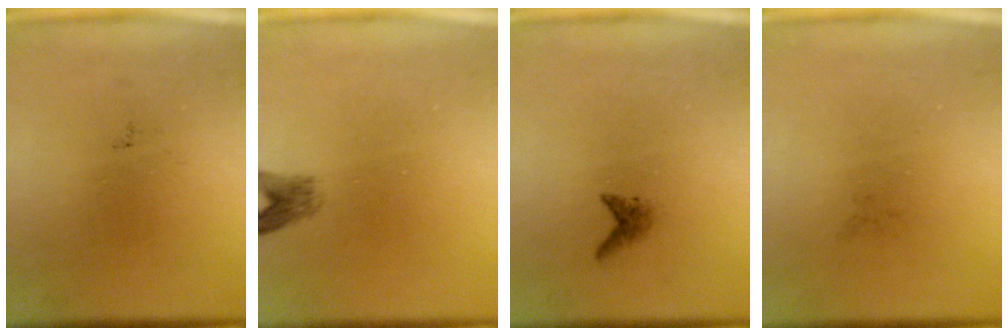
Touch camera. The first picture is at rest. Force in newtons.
{"total": 1.8}
{"total": 1.0}
{"total": 0.0}